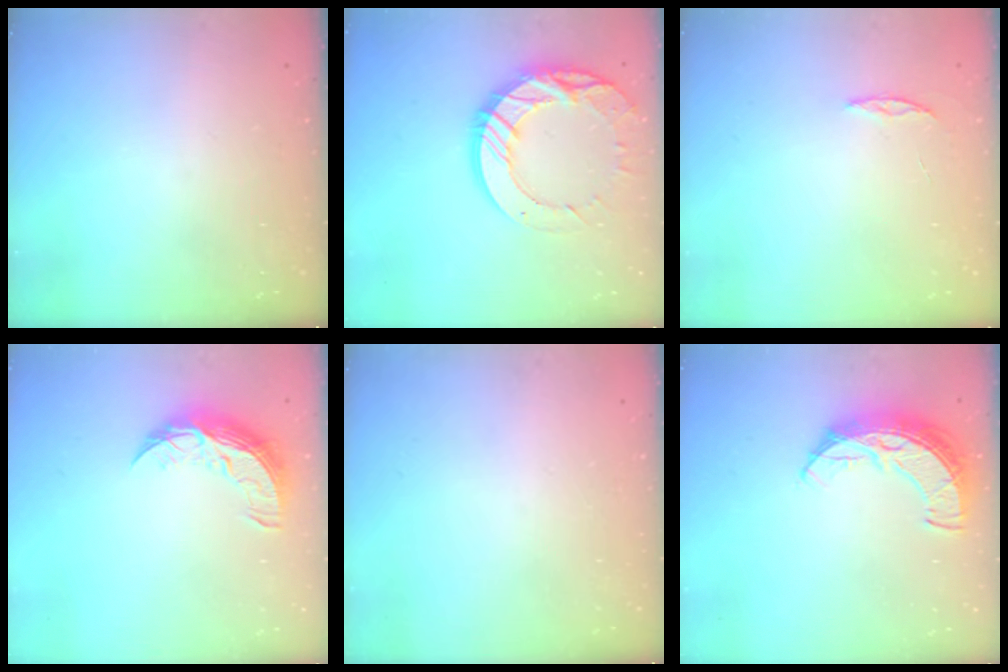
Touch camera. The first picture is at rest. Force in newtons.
{"total": 17.3, "press": 17.2, "slide": 1.8}
{"total": 2.4, "press": 2.4, "slide": 0.2}
{"total": 9.7, "press": 9.7, "slide": 0.6}
{"total": 0.0}
{"total": 9.6, "press": 9.6, "slide": 0.6}